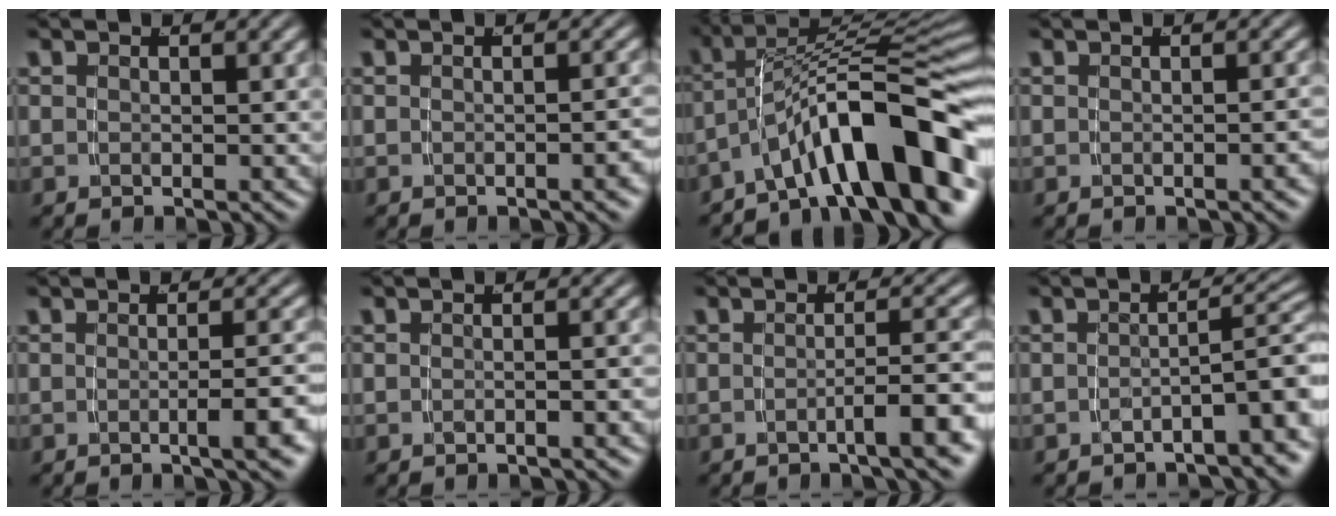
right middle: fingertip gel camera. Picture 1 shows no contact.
{"total": 1.1, "force": [-0.7, -0.2, 0.8], "torque": [-0.007, 0.011, -0.014]}
{"total": 11.0, "force": [-4.3, 4.8, 8.9], "torque": [-0.125, -0.004, -0.060]}
{"total": 0.7, "force": [-0.5, -0.2, 0.5], "torque": [-0.006, 0.009, -0.010]}
{"total": 2.7, "force": [-1.2, -0.3, 2.4], "torque": [-0.026, 0.009, -0.023]}
{"total": 1.1, "force": [-0.9, -0.6, 0.3], "torque": [-0.002, 0.008, -0.016]}
{"total": 3.5, "force": [-1.9, -0.1, 3.0], "torque": [-0.032, 0.006, -0.032]}
{"total": 5.8, "force": [-3.9, 1.4, 4.1], "torque": [-0.041, -0.001, -0.051]}